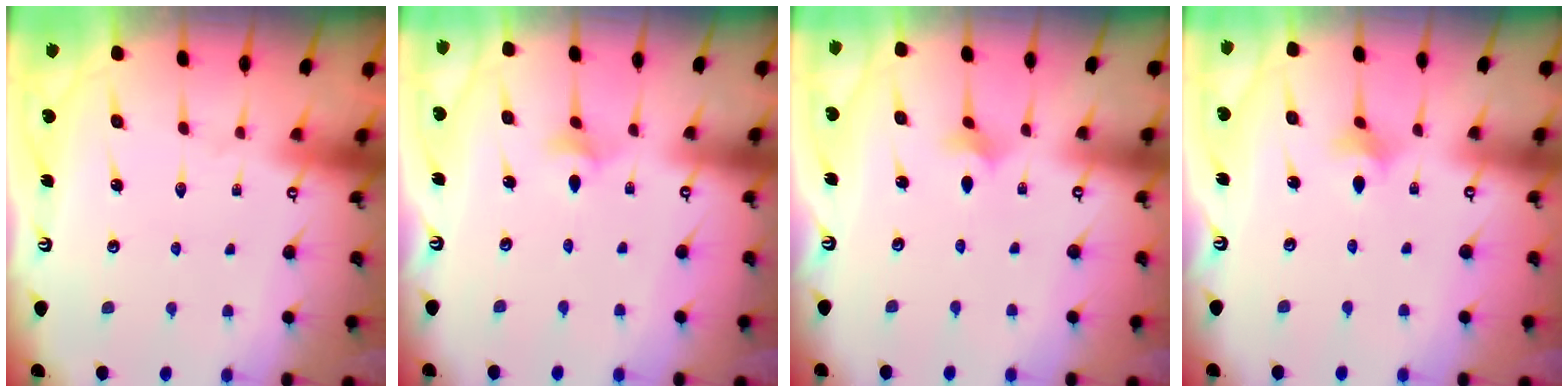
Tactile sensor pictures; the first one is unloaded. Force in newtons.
{"total": 3.1, "press": 3.0, "slide": 0.6}
{"total": 2.4, "press": 2.3, "slide": 0.4}
{"total": 3.4, "press": 3.4, "slide": 0.7}